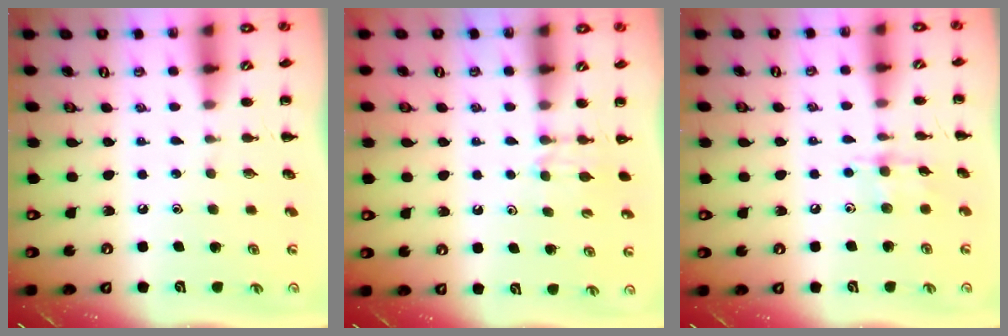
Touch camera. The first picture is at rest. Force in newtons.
{"total": 4.4, "press": 4.1, "slide": 1.5}
{"total": 6.2, "press": 6.1, "slide": 0.6}